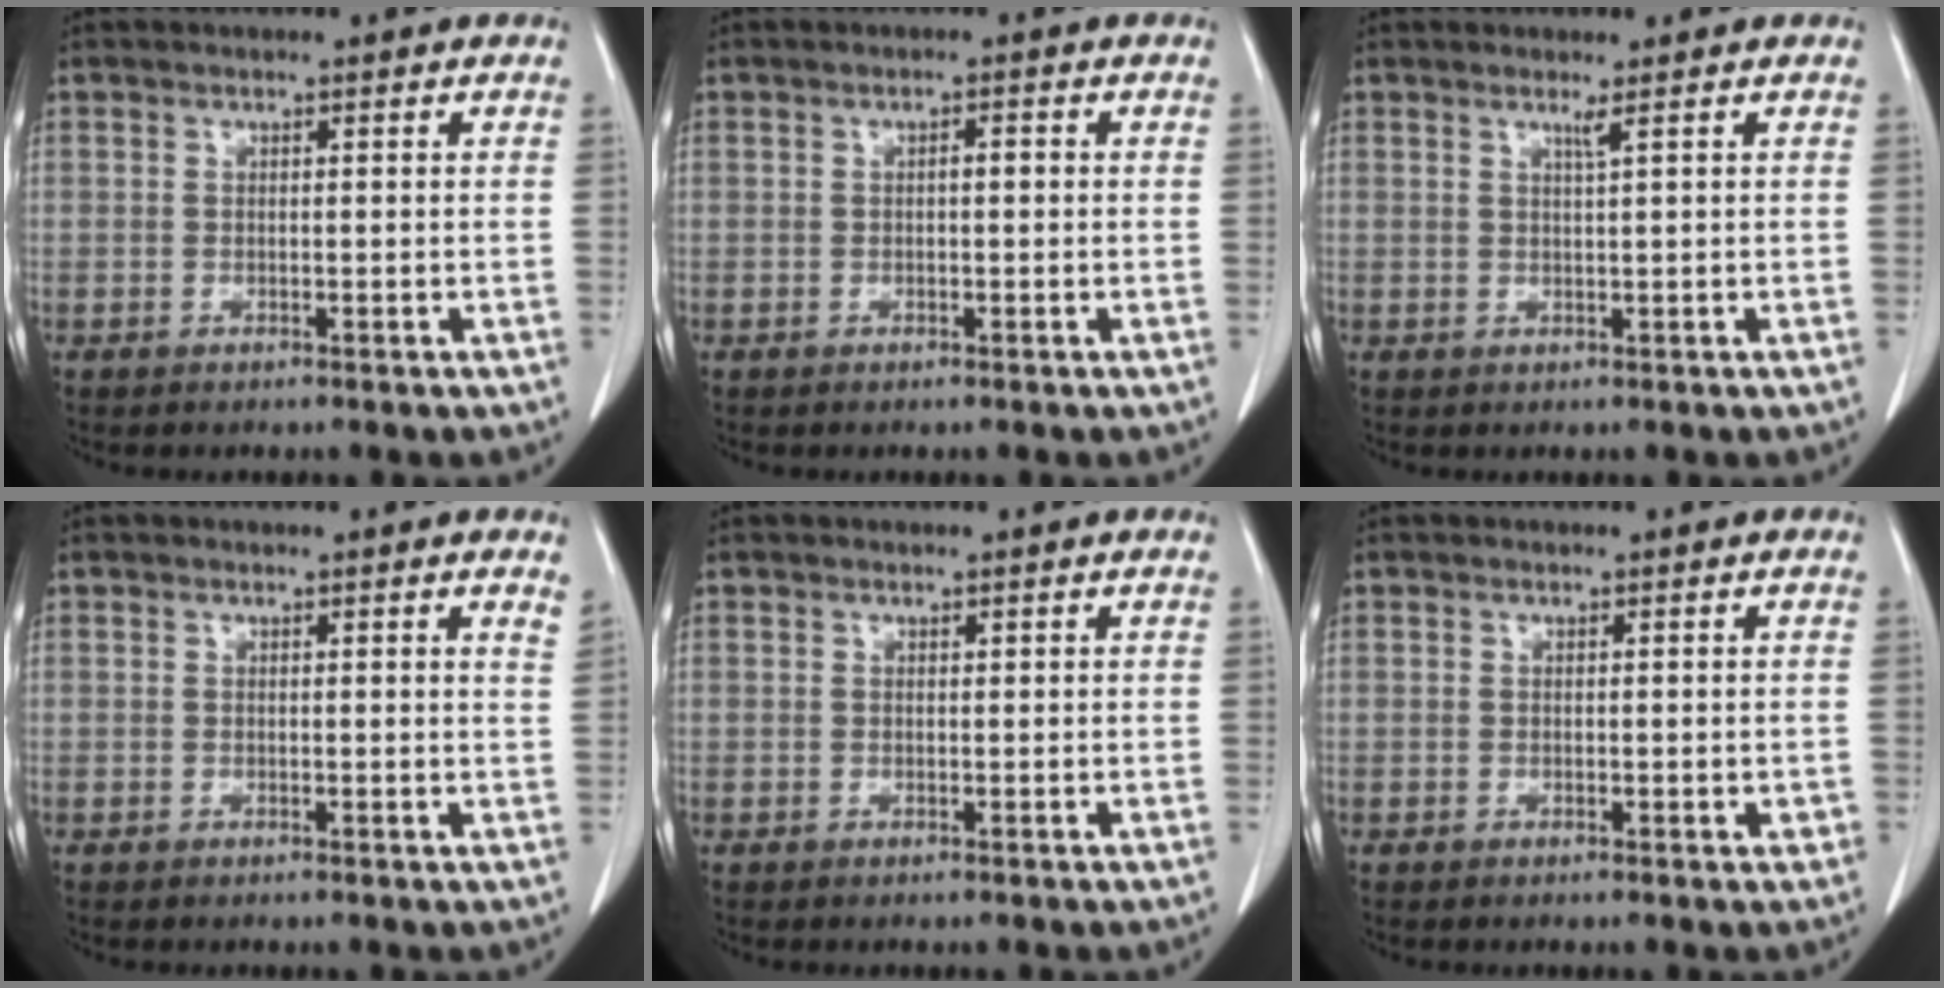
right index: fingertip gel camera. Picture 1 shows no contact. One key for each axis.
{"total": 1.1, "fx": 0.0, "fy": 0.3, "fz": 1.1, "tx": -0.017, "ty": 0.004, "tz": 0.001}
{"total": 1.1, "fx": 0.7, "fy": -0.4, "fz": 0.8, "tx": -0.024, "ty": -0.010, "tz": 0.016}
{"total": 1.6, "fx": 1.2, "fy": 0.0, "fz": 1.1, "tx": -0.014, "ty": -0.002, "tz": 0.008}
{"total": 0.0}
{"total": 1.1, "fx": -0.1, "fy": 0.7, "fz": 0.9, "tx": -0.005, "ty": 0.001, "tz": 0.002}